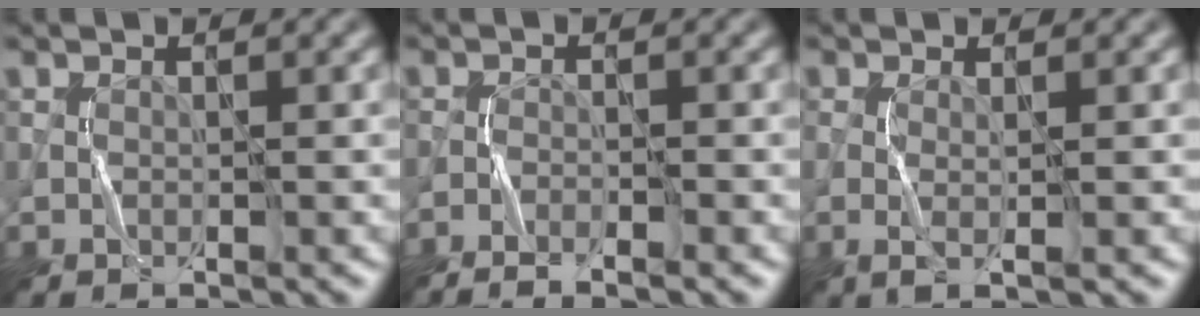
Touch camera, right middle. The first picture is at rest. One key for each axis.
{"total": 3.4, "fx": -2.8, "fy": 0.3, "fz": 1.9, "tx": -0.047, "ty": -0.007, "tz": -0.053}
{"total": 1.8, "fx": -0.1, "fy": 0.3, "fz": 1.7, "tx": -0.039, "ty": -0.002, "tz": -0.003}